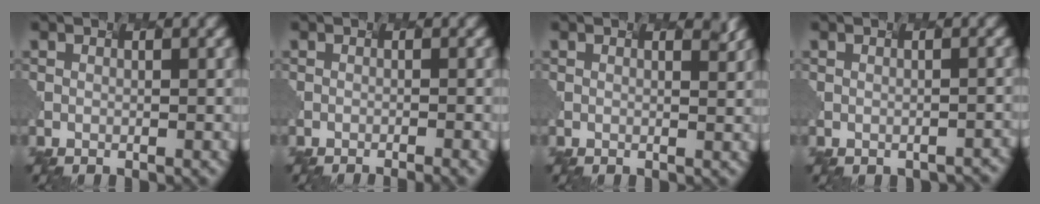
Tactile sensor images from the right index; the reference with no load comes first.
{"total": 1.8, "force": [-0.7, 0.8, 1.5], "torque": [0.008, 0.004, -0.011]}
{"total": 1.4, "force": [1.3, 0.4, 0.2], "torque": [0.011, -0.003, 0.007]}
{"total": 0.8, "force": [-0.4, 0.6, 0.4], "torque": [-0.001, -0.001, 0.005]}